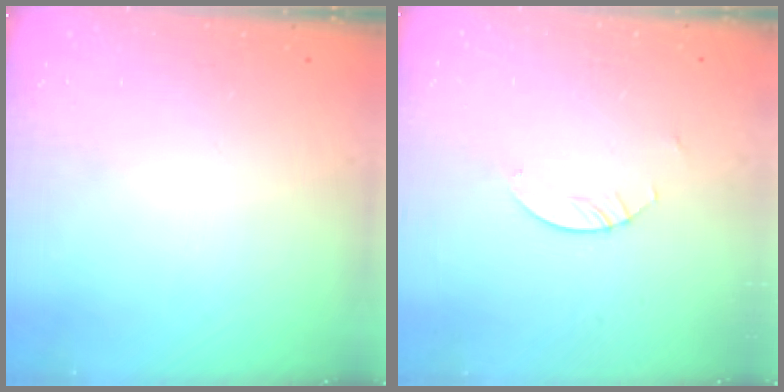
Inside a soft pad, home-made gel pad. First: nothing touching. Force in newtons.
{"total": 2.4, "press": 2.4, "slide": 0.2}